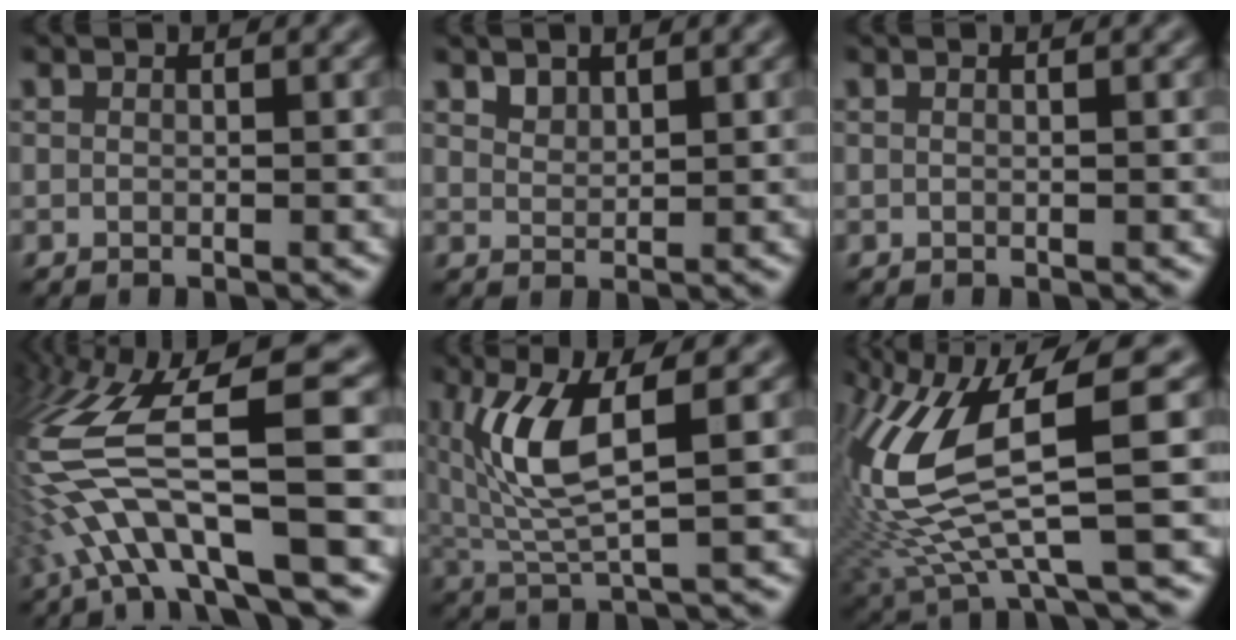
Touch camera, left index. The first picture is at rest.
{"total": 1.4, "force": [1.2, 0.5, 0.4], "torque": [-0.011, -0.001, 0.027]}
{"total": 0.6, "force": [0.2, 0.2, 0.6], "torque": [-0.006, 0.001, -0.004]}
{"total": 11.6, "force": [-2.2, 2.8, 11.1], "torque": [-0.223, 0.016, -0.030]}
{"total": 6.9, "force": [2.0, 2.0, 6.3], "torque": [-0.140, -0.006, 0.043]}
{"total": 11.4, "force": [1.3, 3.0, 10.9], "torque": [-0.241, -0.009, 0.033]}